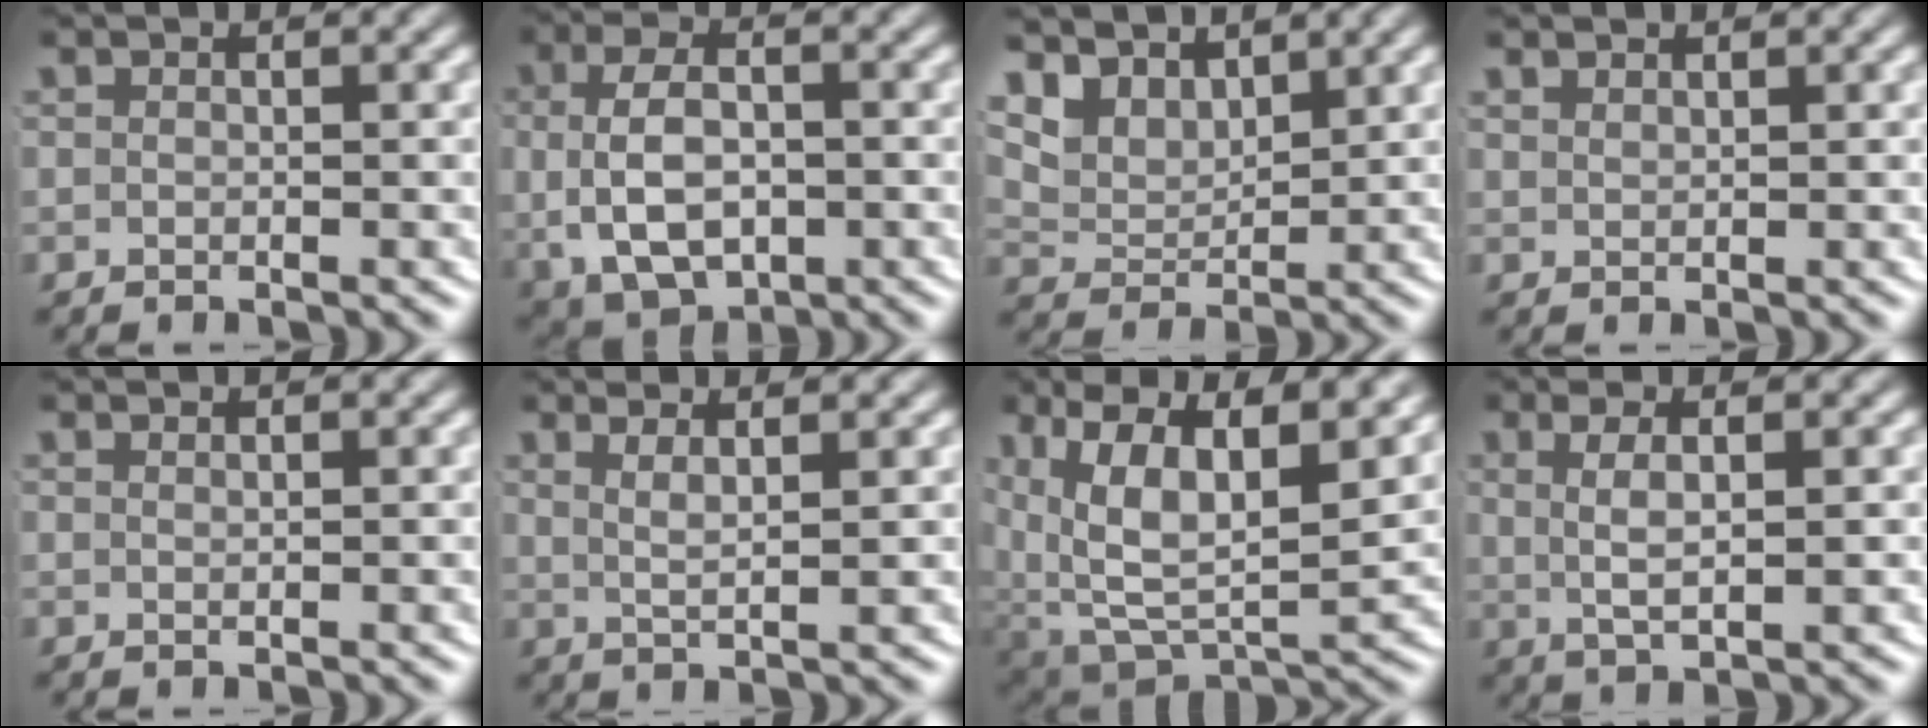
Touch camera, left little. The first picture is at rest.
{"total": 8.1, "force": [-0.6, 5.6, 5.7], "torque": [-0.124, -0.018, 0.001]}
{"total": 6.7, "force": [3.5, 4.9, 2.9], "torque": [-0.075, -0.003, 0.055]}
{"total": 1.0, "force": [1.0, -0.2, 0.1], "torque": [0.003, -0.004, 0.025]}
{"total": 0.5, "force": [0.4, -0.3, 0.2], "torque": [0.001, -0.004, 0.010]}
{"total": 3.0, "force": [1.4, 0.5, 2.6], "torque": [-0.043, -0.001, 0.028]}
{"total": 11.6, "force": [1.2, 8.3, 8.0], "torque": [-0.178, -0.053, 0.041]}
{"total": 3.5, "force": [0.7, 0.7, 3.3], "torque": [-0.062, -0.004, 0.023]}